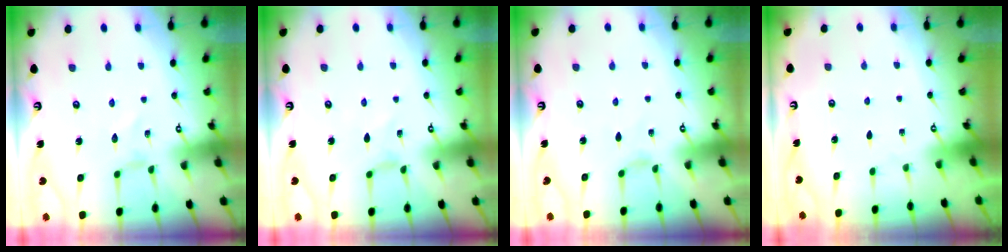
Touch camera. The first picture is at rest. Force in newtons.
{"total": 0.0}
{"total": 0.6, "press": 0.6, "slide": 0.2}
{"total": 0.0}